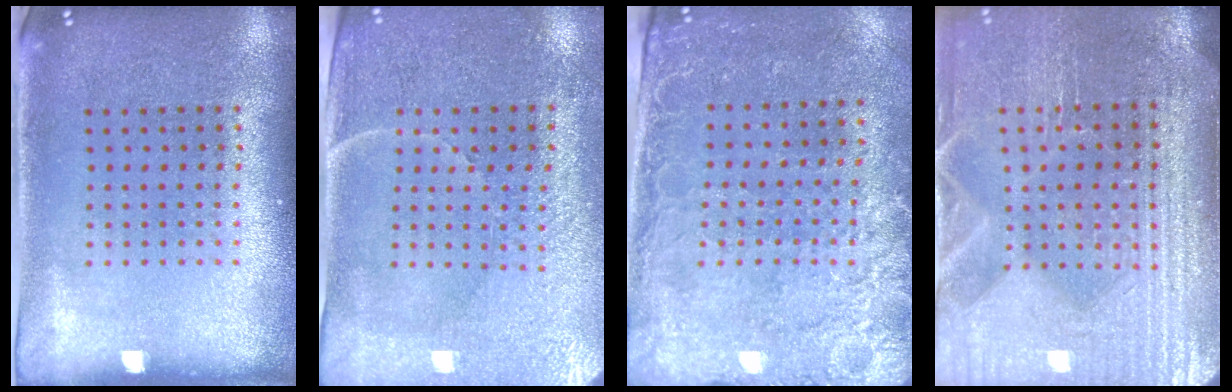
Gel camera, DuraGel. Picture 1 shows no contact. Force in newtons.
{"total": 3.5, "press": 3.3, "slide": 1.0}
{"total": 2.6, "press": 2.4, "slide": 1.1}
{"total": 4.1, "press": 3.9, "slide": 1.3}